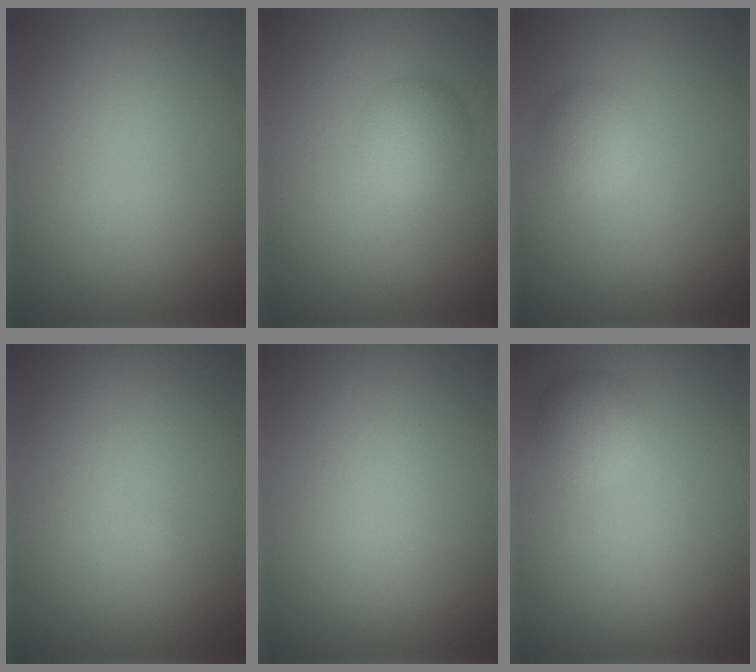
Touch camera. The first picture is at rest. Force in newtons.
{"total": 2.3, "press": 2.3, "slide": 0.1}
{"total": 2.1, "press": 2.1, "slide": 0.1}
{"total": 0.0}
{"total": 0.0}
{"total": 2.1, "press": 2.1, "slide": 0.0}